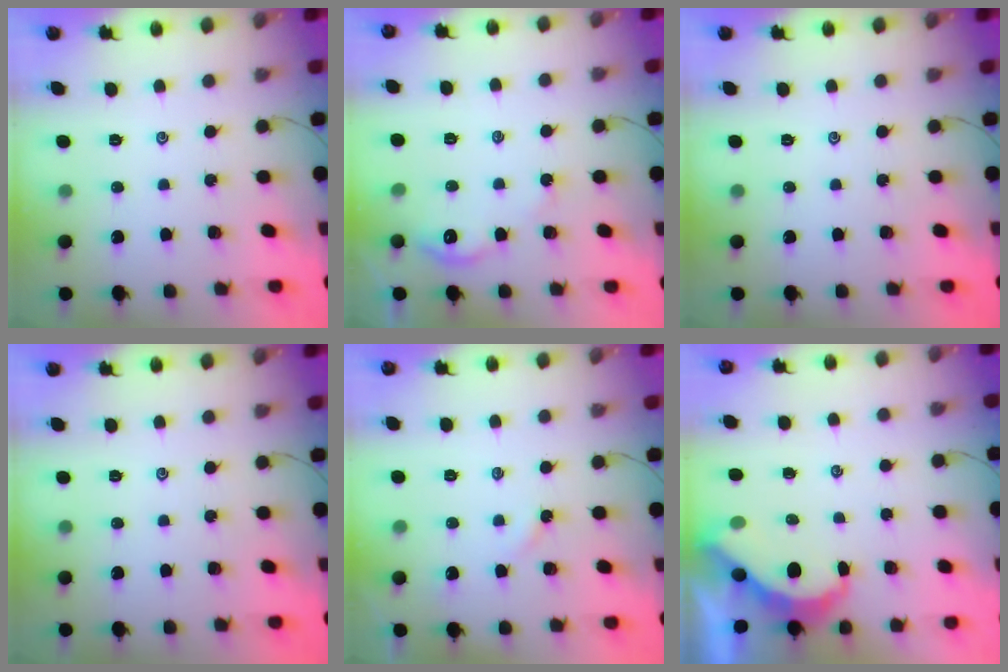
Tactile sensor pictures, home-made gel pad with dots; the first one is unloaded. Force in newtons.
{"total": 4.0, "press": 4.0, "slide": 0.5}
{"total": 0.0}
{"total": 0.0}
{"total": 2.7, "press": 2.7, "slide": 0.5}
{"total": 5.1, "press": 5.1, "slide": 0.4}